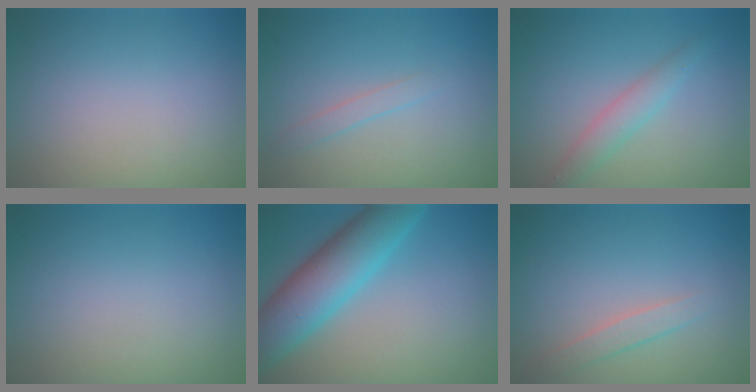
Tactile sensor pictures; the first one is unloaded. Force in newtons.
{"total": 1.0, "press": 1.0, "slide": 0.0}
{"total": 2.2, "press": 2.2, "slide": 0.0}
{"total": 0.0}
{"total": 7.6, "press": 7.6, "slide": 0.2}
{"total": 1.5, "press": 1.5, "slide": 0.1}